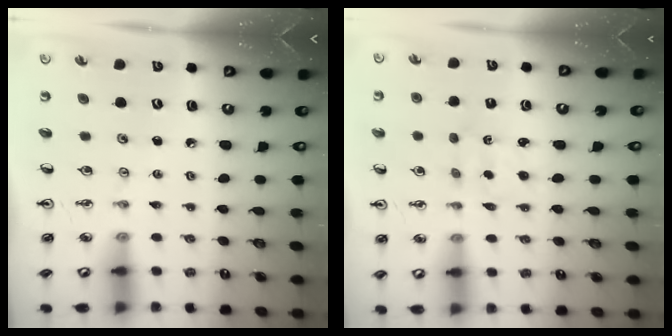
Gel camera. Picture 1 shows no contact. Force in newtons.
{"total": 1.3, "press": 1.2, "slide": 0.6}